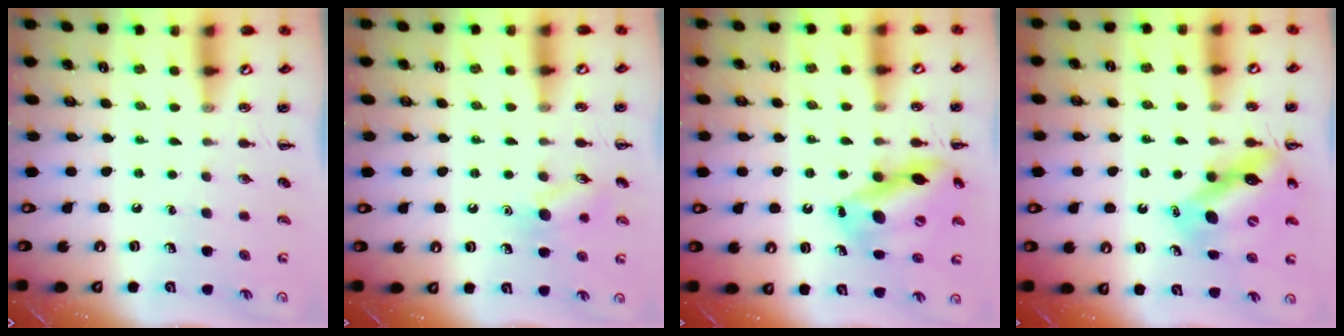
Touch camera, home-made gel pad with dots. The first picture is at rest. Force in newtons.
{"total": 9.1, "press": 9.0, "slide": 0.9}
{"total": 15.6, "press": 15.1, "slide": 4.0}
{"total": 12.5, "press": 11.9, "slide": 4.0}